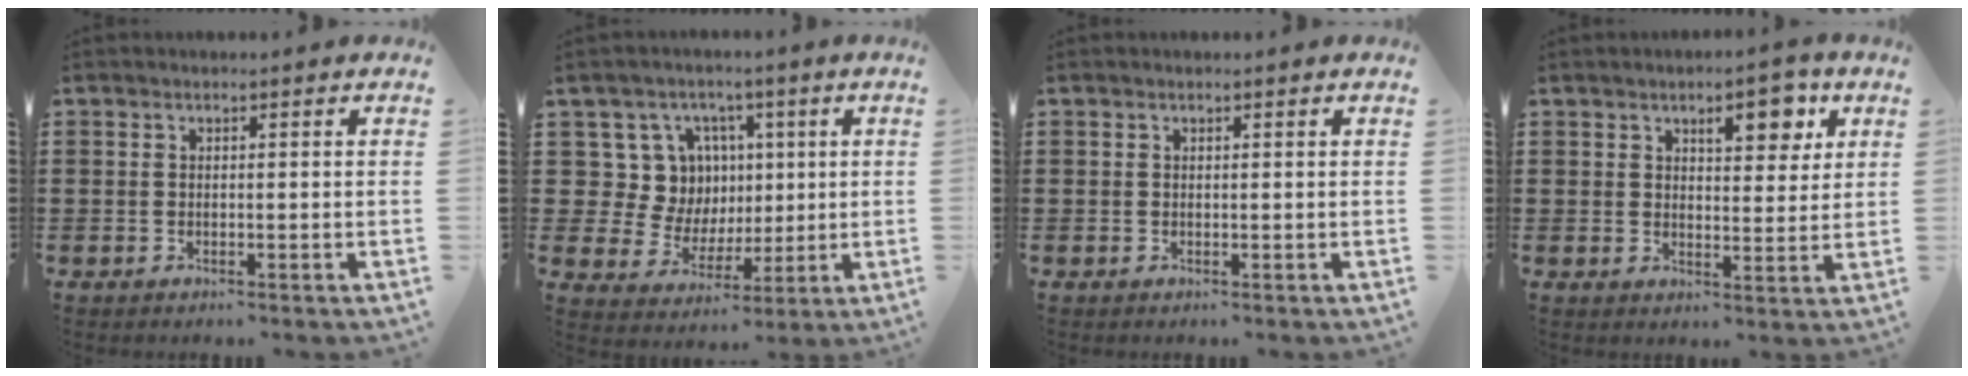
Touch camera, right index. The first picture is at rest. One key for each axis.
{"total": 9.8, "fx": 2.9, "fy": 9.1, "fz": 2.5, "tx": -0.065, "ty": -0.010, "tz": 0.061}
{"total": 0.0}
{"total": 6.7, "fx": 3.7, "fy": 2.9, "fz": 4.8, "tx": -0.064, "ty": -0.003, "tz": 0.056}